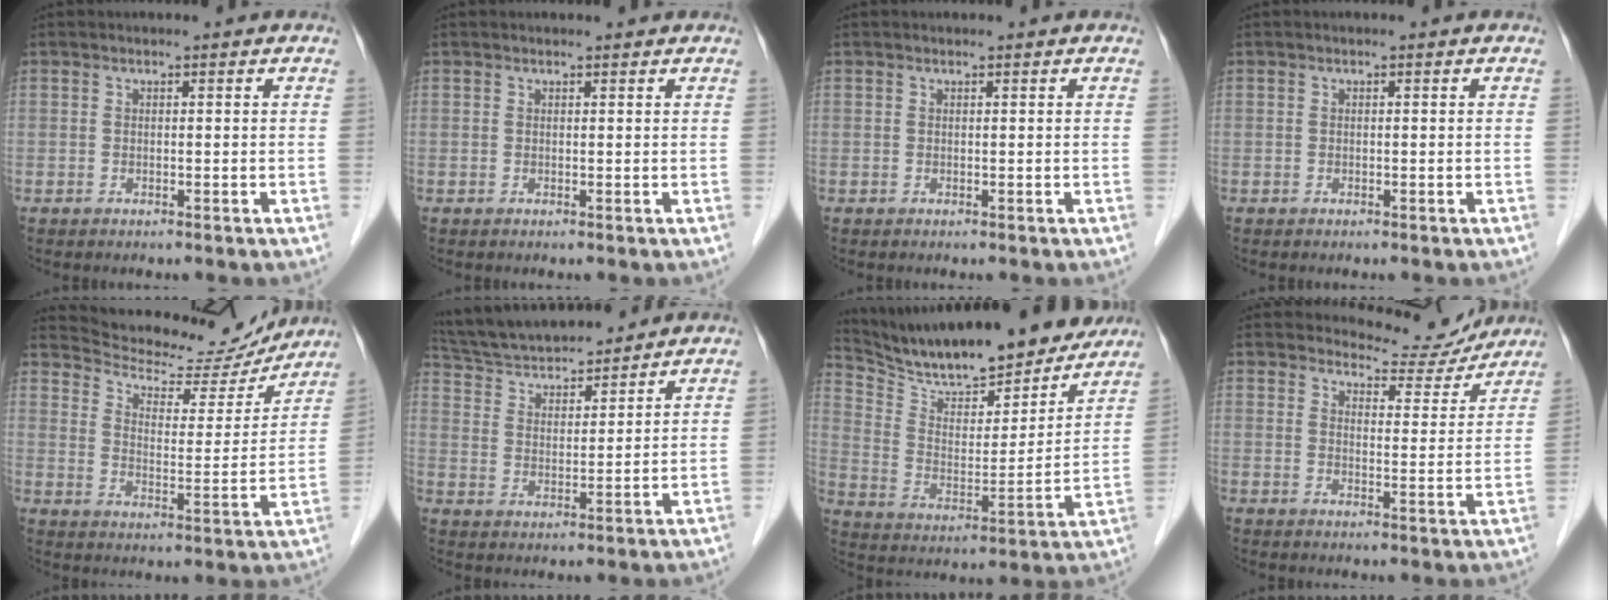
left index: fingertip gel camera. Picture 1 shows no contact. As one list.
[{"total": 1.6, "force": [1.5, 0.4, 0.3], "torque": [-0.009, 0.011, 0.018]}, {"total": 0.0}, {"total": 0.0}, {"total": 17.9, "force": [17.1, 3.4, 3.9], "torque": [-0.057, -0.020, 0.235]}, {"total": 15.5, "force": [14.3, 3.0, 5.2], "torque": [-0.098, 0.027, 0.247]}, {"total": 22.4, "force": [20.1, 4.5, 8.8], "torque": [-0.151, -0.012, 0.306]}, {"total": 8.2, "force": [8.0, 1.6, -0.3], "torque": [0.007, -0.015, 0.100]}]